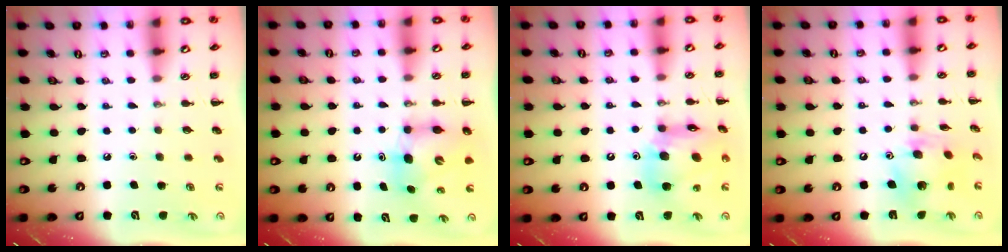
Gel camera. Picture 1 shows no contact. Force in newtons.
{"total": 6.2, "press": 6.0, "slide": 1.3}
{"total": 15.5, "press": 14.8, "slide": 4.4}
{"total": 10.4, "press": 10.4, "slide": 0.5}